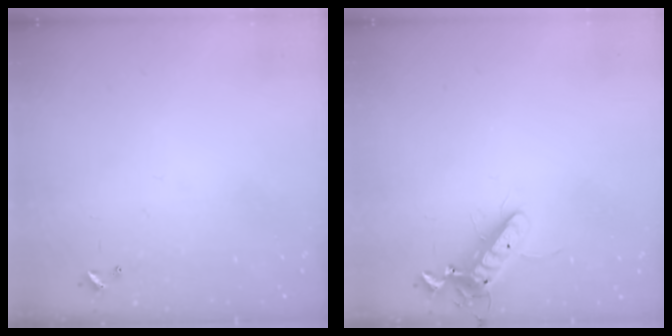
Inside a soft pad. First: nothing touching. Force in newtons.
{"total": 11.8, "press": 11.6, "slide": 2.2}